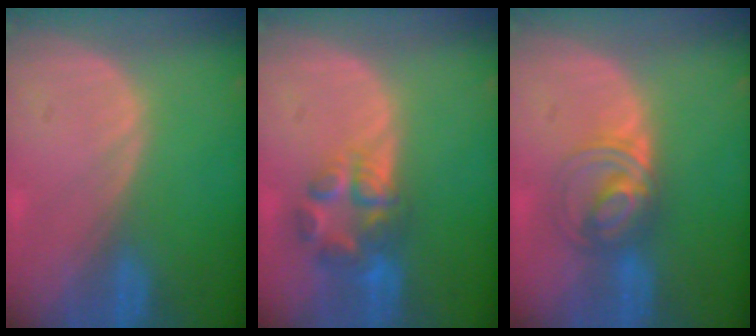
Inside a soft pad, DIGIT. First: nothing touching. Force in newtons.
{"total": 6.9, "press": 5.9, "slide": 3.6}
{"total": 5.6, "press": 5.6, "slide": 0.5}